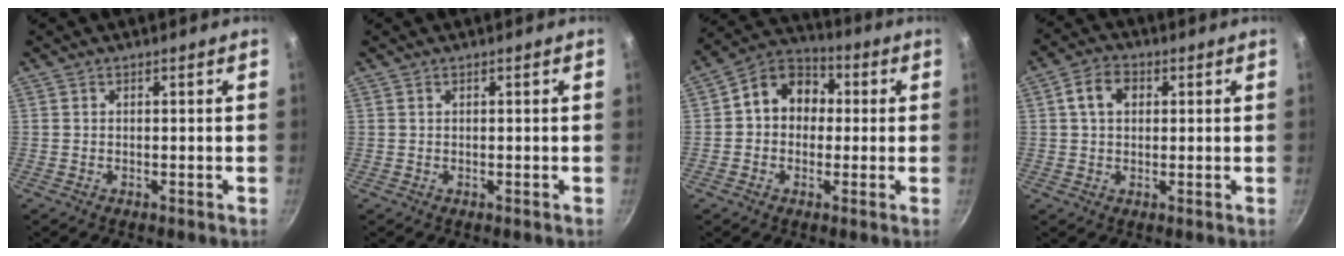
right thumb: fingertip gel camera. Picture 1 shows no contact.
{"total": 0.0}
{"total": 10.8, "force": [0.8, 8.8, 6.1], "torque": [-0.055, 0.029, -0.010]}
{"total": 5.8, "force": [1.4, 4.3, 3.7], "torque": [-0.050, 0.010, 0.017]}